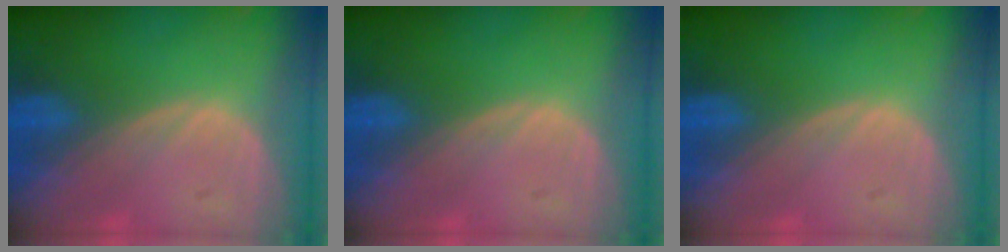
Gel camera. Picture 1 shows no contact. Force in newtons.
{"total": 0.0}
{"total": 0.0}